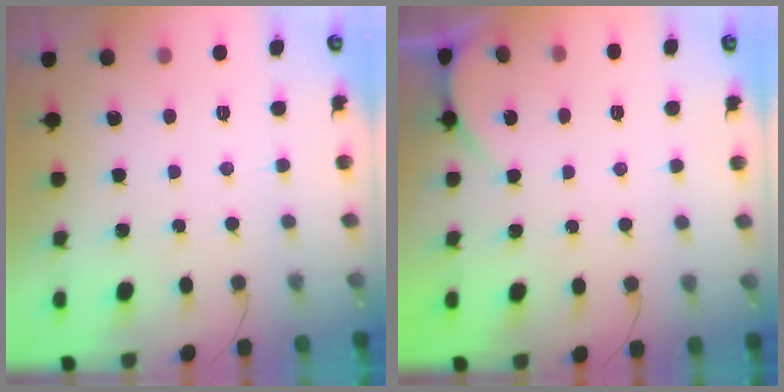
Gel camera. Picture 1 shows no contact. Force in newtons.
{"total": 2.4, "press": 2.4, "slide": 0.3}